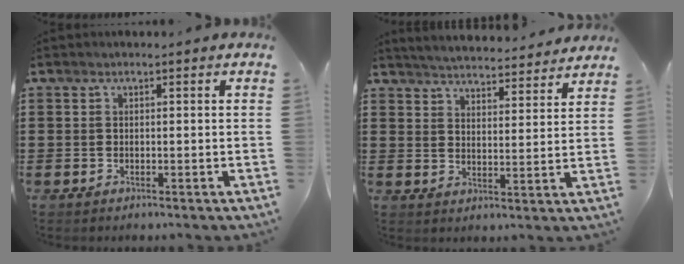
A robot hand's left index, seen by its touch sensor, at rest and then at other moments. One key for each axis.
{"total": 4.5, "fx": 4.5, "fy": -0.3, "fz": 0.2, "tx": -0.024, "ty": -0.033, "tz": 0.077}